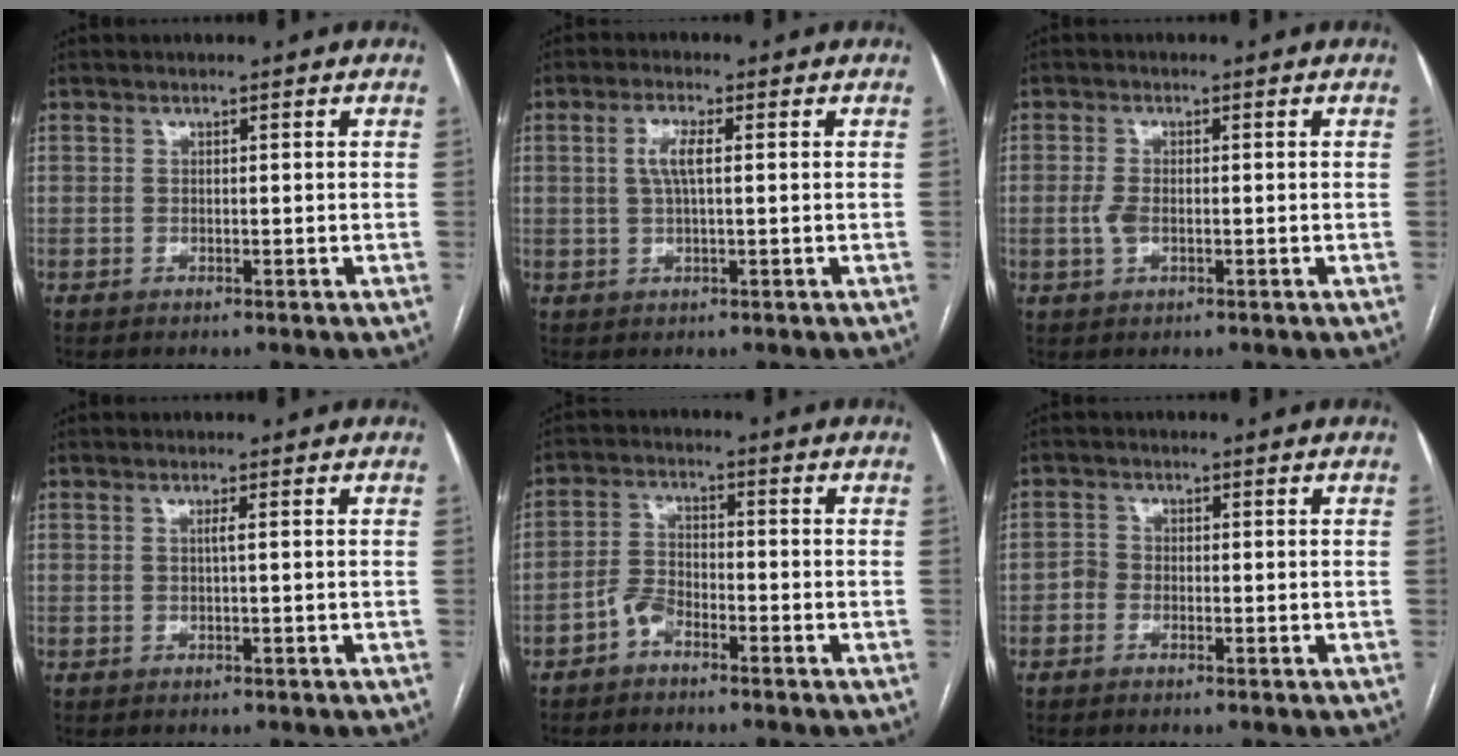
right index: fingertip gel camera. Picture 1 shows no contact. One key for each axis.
{"total": 3.7, "fx": 0.6, "fy": 0.7, "fz": 3.5, "tx": -0.072, "ty": 0.005, "tz": 0.013}
{"total": 2.5, "fx": -0.5, "fy": 1.3, "fz": 2.1, "tx": -0.049, "ty": 0.000, "tz": -0.009}
{"total": 0.7, "fx": 0.1, "fy": -0.2, "fz": 0.7, "tx": -0.013, "ty": 0.001, "tz": 0.002}
{"total": 3.7, "fx": -2.6, "fy": 1.9, "fz": 2.0, "tx": -0.045, "ty": 0.009, "tz": -0.050}
{"total": 1.6, "fx": -0.8, "fy": 1.2, "fz": 0.5, "tx": -0.006, "ty": 0.006, "tz": -0.020}